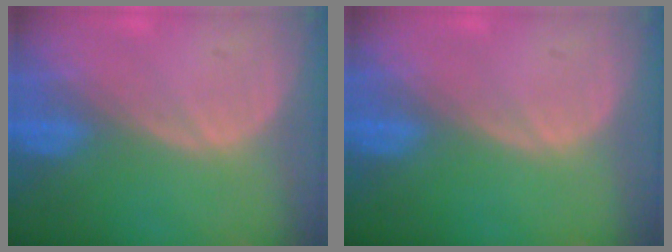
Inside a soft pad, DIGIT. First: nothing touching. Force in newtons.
{"total": 0.0}